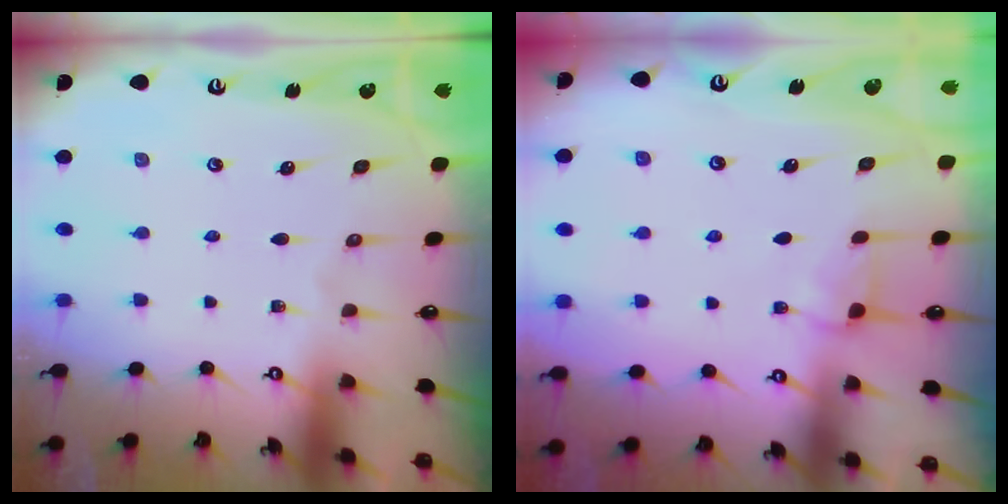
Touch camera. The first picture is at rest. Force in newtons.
{"total": 1.7, "press": 1.6, "slide": 0.7}